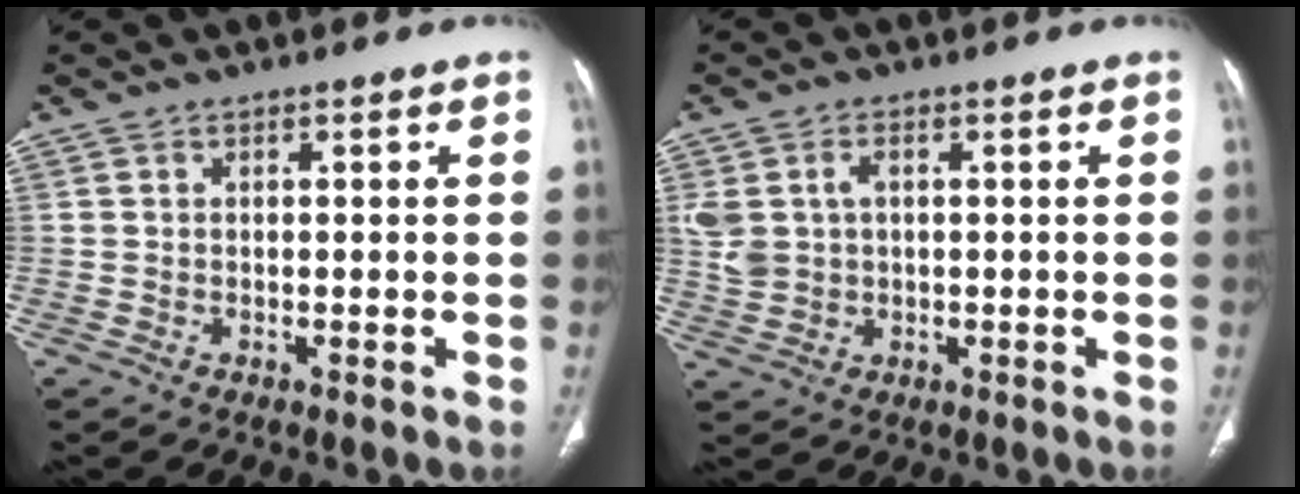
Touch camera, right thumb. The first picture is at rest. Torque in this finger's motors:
{"motor_torque": [0.13, -0.20, 0.35, 0.61, 0.08]}